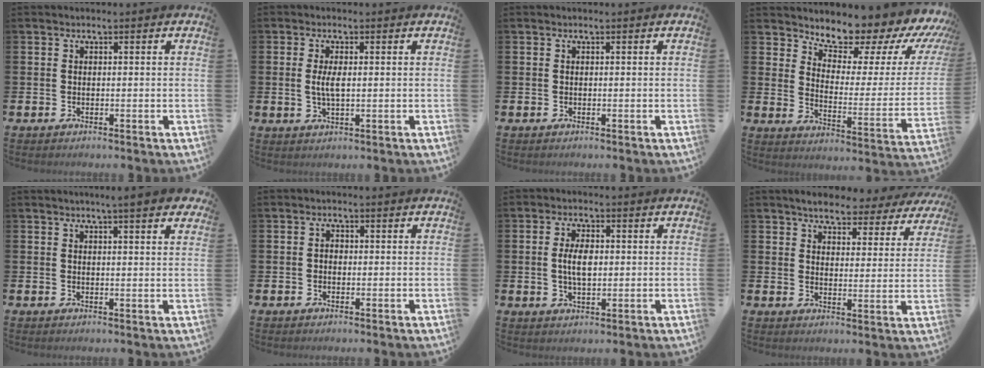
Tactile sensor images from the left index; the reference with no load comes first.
{"total": 2.9, "force": [0.4, 1.1, 2.6], "torque": [-0.053, 0.004, 0.004]}
{"total": 0.0}
{"total": 8.9, "force": [8.3, 2.7, 1.6], "torque": [-0.054, -0.077, 0.137]}
{"total": 3.5, "force": [2.9, 0.1, 1.9], "torque": [-0.022, -0.016, 0.047]}
{"total": 1.1, "force": [-0.2, 0.9, 0.6], "torque": [-0.007, 0.005, -0.006]}
{"total": 4.2, "force": [0.5, 2.0, 3.6], "torque": [-0.051, -0.001, 0.002]}
{"total": 4.8, "force": [4.6, 1.0, 1.0], "torque": [-0.033, -0.026, 0.076]}